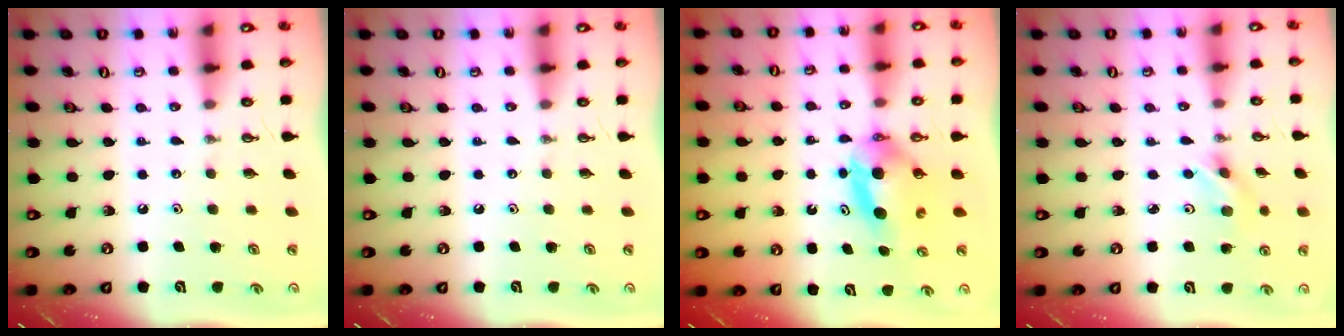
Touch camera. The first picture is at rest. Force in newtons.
{"total": 0.0}
{"total": 7.0, "press": 6.3, "slide": 3.0}
{"total": 4.0, "press": 4.0, "slide": 0.8}